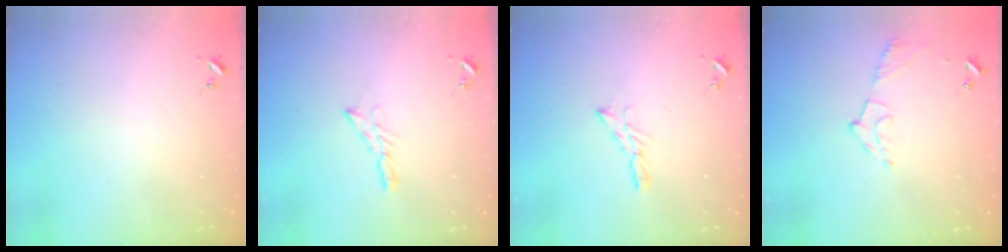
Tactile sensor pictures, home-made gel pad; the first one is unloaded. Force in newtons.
{"total": 5.5, "press": 5.5, "slide": 0.5}
{"total": 5.5, "press": 5.5, "slide": 0.5}
{"total": 7.6, "press": 7.6, "slide": 0.9}